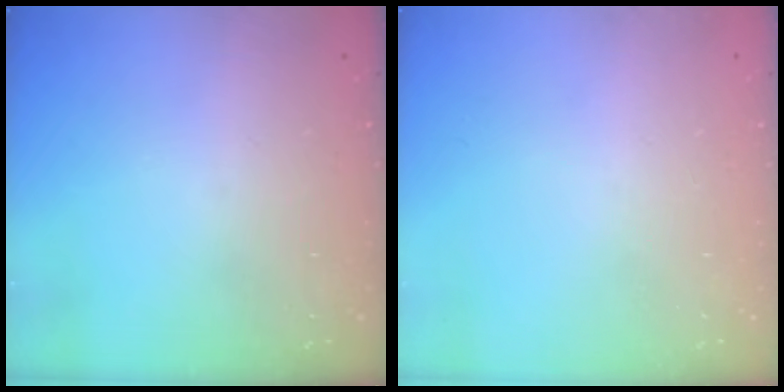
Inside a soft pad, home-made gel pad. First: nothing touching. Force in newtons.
{"total": 0.0}